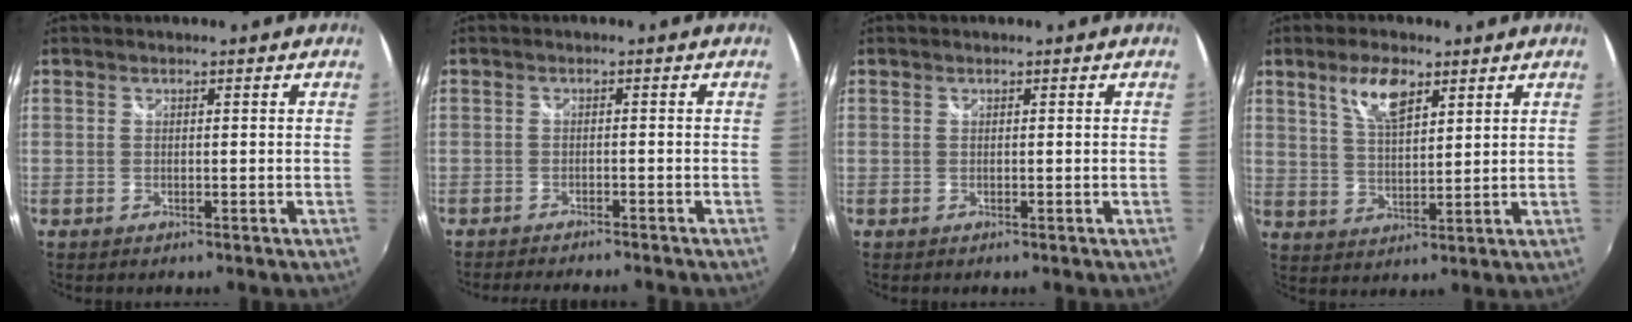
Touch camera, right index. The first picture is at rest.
{"total": 7.1, "force": [-6.4, 0.8, 2.9], "torque": [-0.067, -0.015, -0.098]}
{"total": 0.0}
{"total": 7.3, "force": [4.2, 2.8, 5.3], "torque": [-0.097, 0.008, 0.082]}